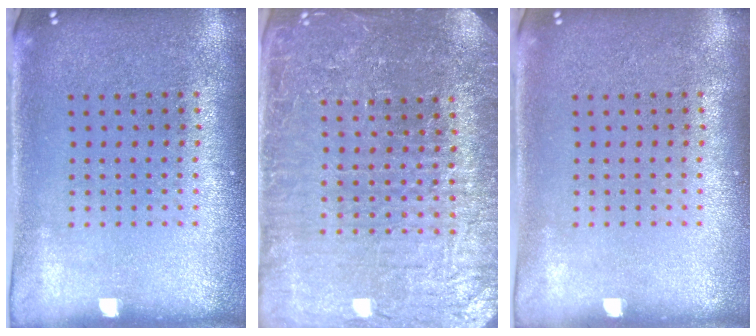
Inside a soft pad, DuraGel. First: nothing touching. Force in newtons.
{"total": 4.7, "press": 4.4, "slide": 1.6}
{"total": 0.0}